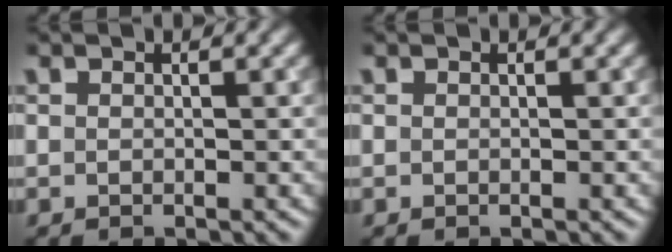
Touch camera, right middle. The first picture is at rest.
{"total": 0.0}